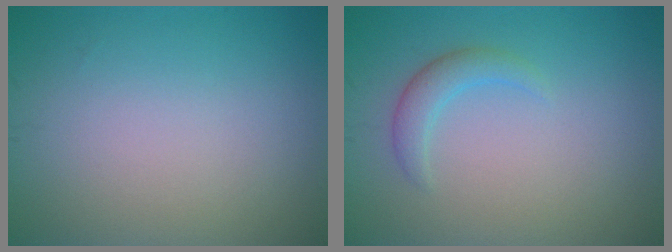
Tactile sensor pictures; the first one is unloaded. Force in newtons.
{"total": 1.9, "press": 1.9, "slide": 0.1}